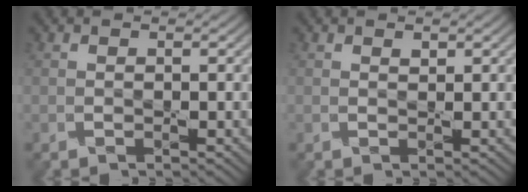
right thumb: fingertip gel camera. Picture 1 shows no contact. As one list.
[{"total": 0.6, "force": [0.5, 0.2, 0.3], "torque": [-0.005, -0.004, 0.010]}]